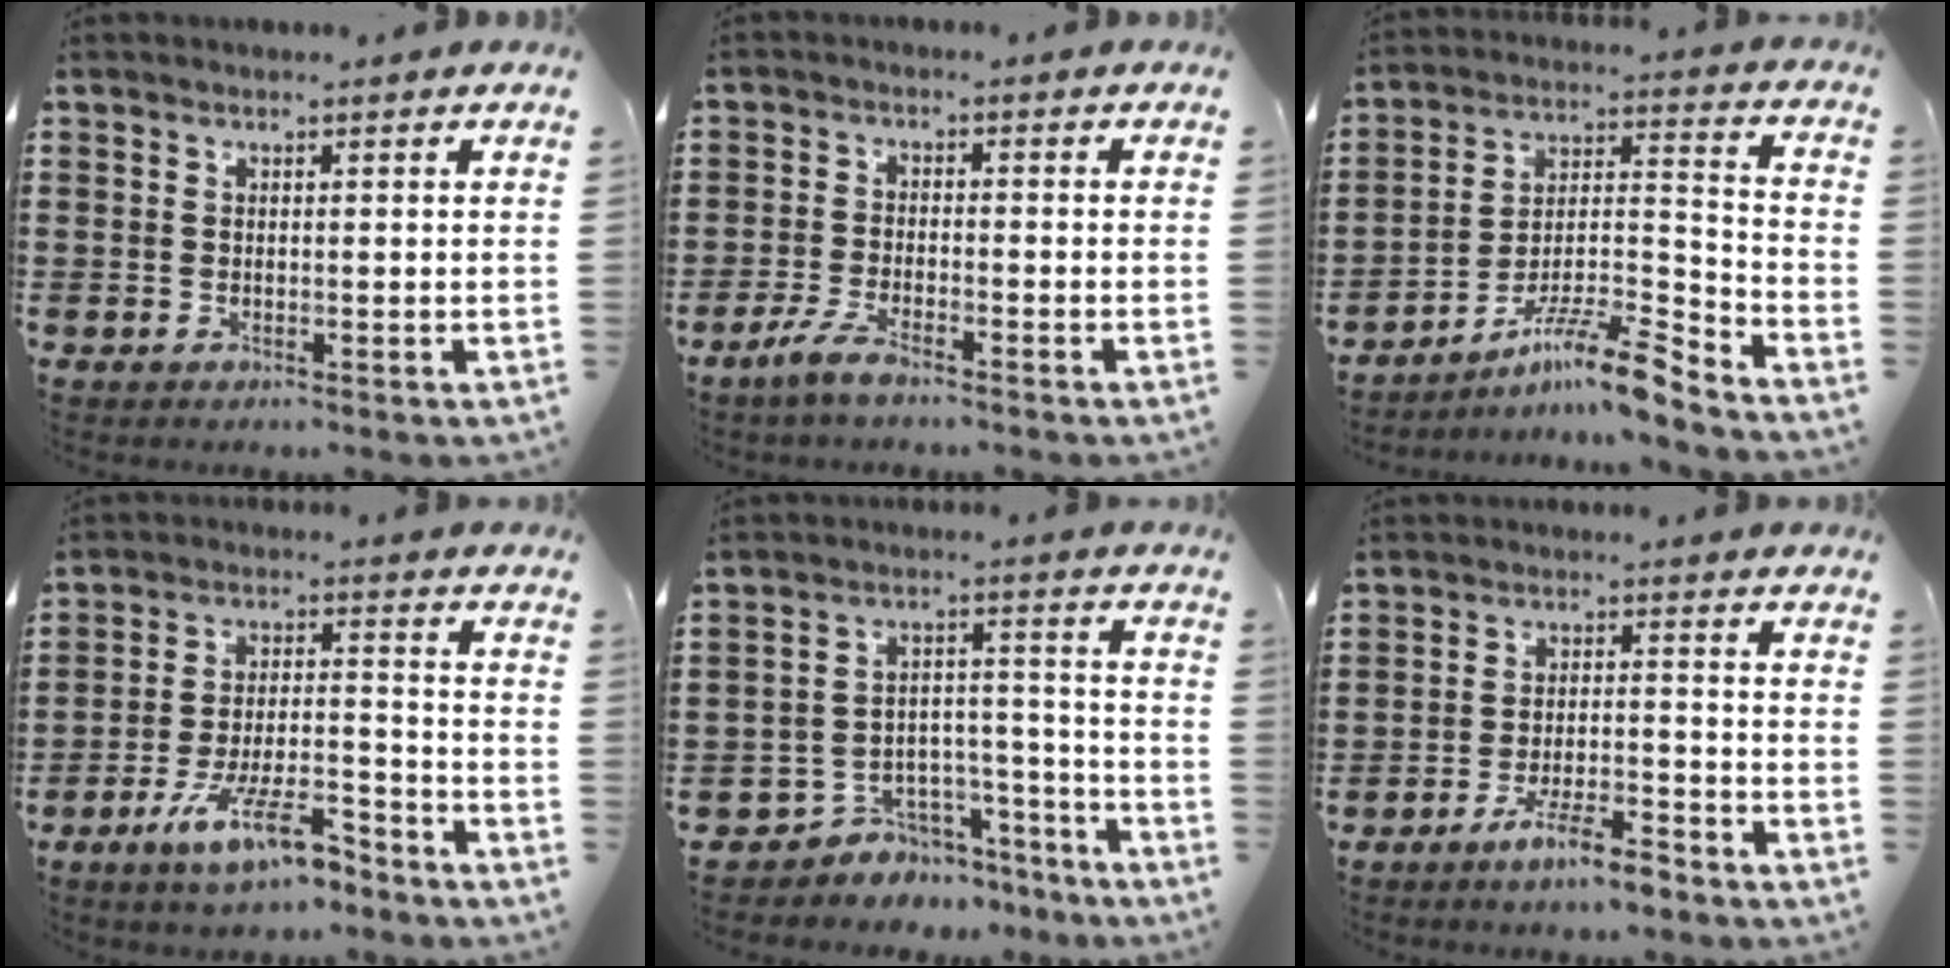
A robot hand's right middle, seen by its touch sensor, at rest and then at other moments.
{"total": 3.8, "force": [-2.9, 0.6, 2.3], "torque": [-0.059, -0.002, -0.060]}
{"total": 9.4, "force": [-7.2, 1.0, 5.9], "torque": [-0.107, 0.003, -0.140]}
{"total": 10.2, "force": [-7.3, 2.4, 6.7], "torque": [-0.132, 0.010, -0.140]}
{"total": 5.1, "force": [-4.5, 2.4, 0.0], "torque": [-0.007, 0.016, -0.092]}
{"total": 6.2, "force": [-5.2, 0.7, 3.2], "torque": [-0.065, -0.001, -0.100]}